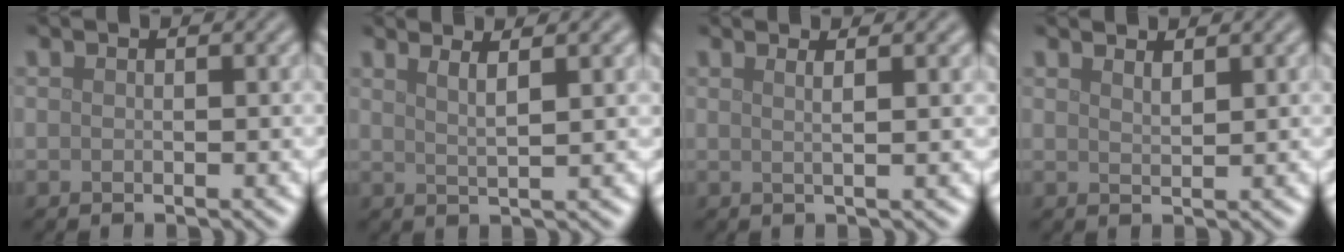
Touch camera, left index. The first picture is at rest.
{"total": 2.9, "force": [1.8, 0.7, 2.2], "torque": [-0.027, 0.014, 0.015]}
{"total": 3.3, "force": [1.6, 1.3, 2.6], "torque": [-0.018, 0.012, -0.011]}
{"total": 1.3, "force": [1.3, 0.2, 0.4], "torque": [-0.004, 0.002, 0.020]}